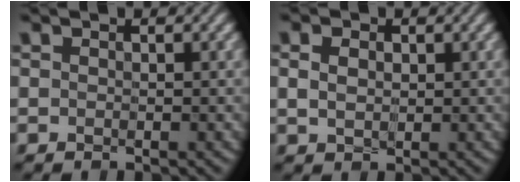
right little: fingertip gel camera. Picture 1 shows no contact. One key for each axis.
{"total": 1.4, "fx": 0.0, "fy": 1.1, "fz": 0.8, "tx": -0.021, "ty": -0.004, "tz": 0.005}